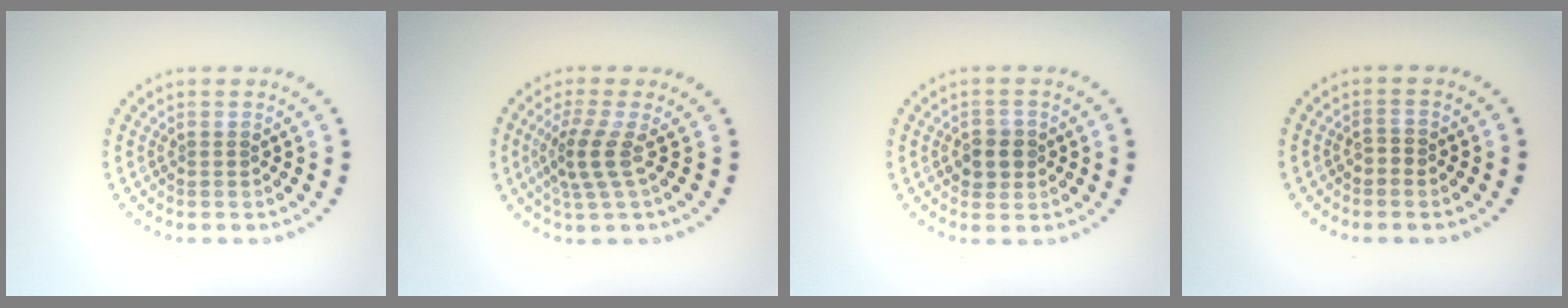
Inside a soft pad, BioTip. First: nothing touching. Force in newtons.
{"total": 2.9, "press": 2.2, "slide": 1.9}
{"total": 2.4, "press": 2.3, "slide": 0.7}
{"total": 1.0, "press": 0.9, "slide": 0.5}